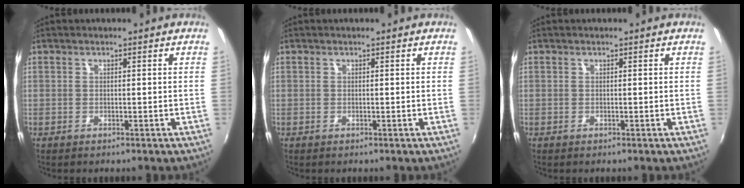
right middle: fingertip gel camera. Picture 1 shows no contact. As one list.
[{"total": 0.0}, {"total": 0.0}]